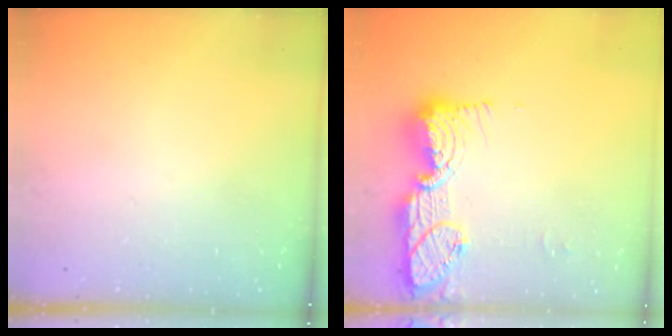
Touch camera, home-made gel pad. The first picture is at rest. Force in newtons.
{"total": 15.1, "press": 15.0, "slide": 1.0}